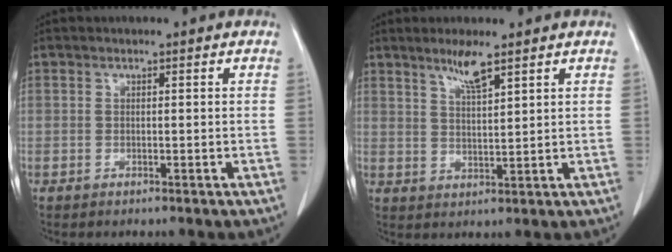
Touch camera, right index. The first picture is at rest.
{"total": 4.4, "force": [3.2, 0.1, 3.0], "torque": [-0.057, -0.004, 0.061]}